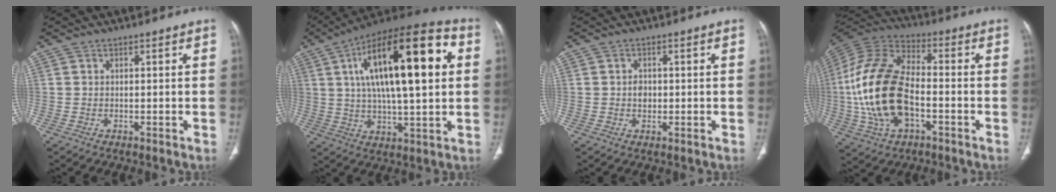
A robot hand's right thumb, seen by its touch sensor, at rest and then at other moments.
{"total": 26.4, "force": [6.2, 9.0, 24.0], "torque": [-0.385, 0.021, 0.088]}
{"total": 2.3, "force": [0.0, 1.8, 1.4], "torque": [-0.014, 0.003, 0.000]}
{"total": 21.2, "force": [-3.3, 11.8, 17.2], "torque": [-0.363, 0.020, -0.061]}